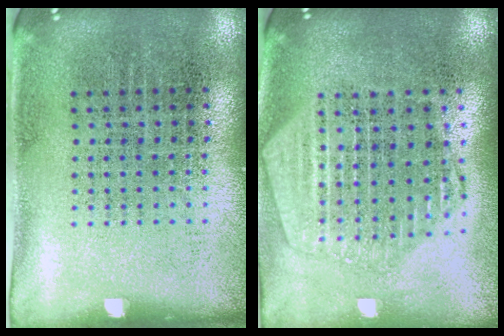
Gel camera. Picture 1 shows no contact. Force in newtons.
{"total": 2.2, "press": 2.0, "slide": 1.0}